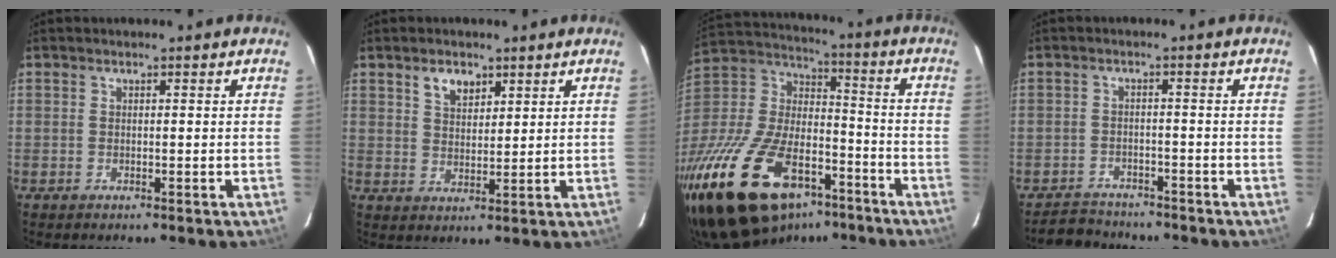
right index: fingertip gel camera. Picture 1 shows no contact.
{"total": 4.6, "force": [2.8, 2.7, 2.5], "torque": [-0.036, 0.007, 0.051]}
{"total": 31.1, "force": [-18.3, 15.6, 19.8], "torque": [-0.402, -0.012, -0.295]}
{"total": 6.1, "force": [-5.5, 2.5, 0.6], "torque": [-0.030, 0.011, -0.086]}